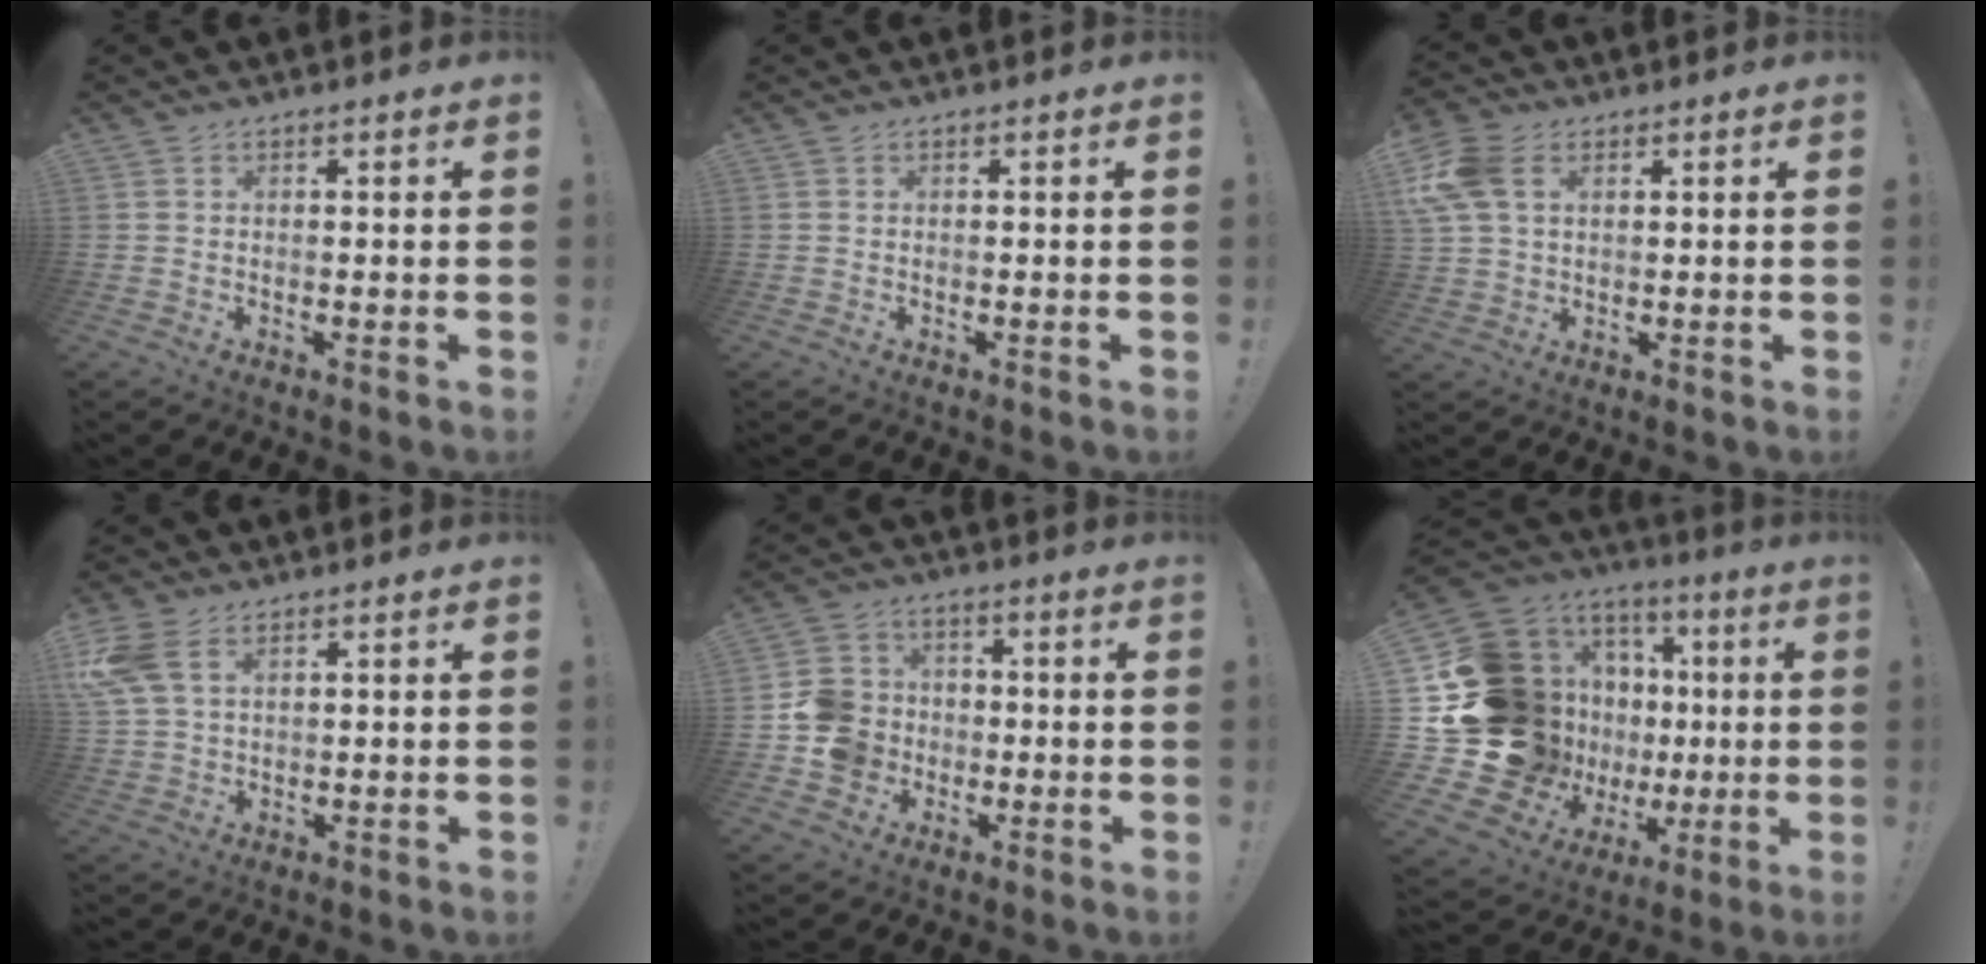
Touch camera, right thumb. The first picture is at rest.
{"total": 0.0}
{"total": 10.8, "force": [3.8, 7.0, 7.3], "torque": [-0.153, -0.005, 0.074]}
{"total": 8.4, "force": [3.8, 4.9, 5.7], "torque": [-0.127, -0.010, 0.076]}
{"total": 11.5, "force": [-3.0, 10.5, 3.6], "torque": [-0.061, 0.030, -0.046]}
{"total": 23.3, "force": [1.2, 19.0, 13.5], "torque": [-0.244, -0.051, 0.105]}